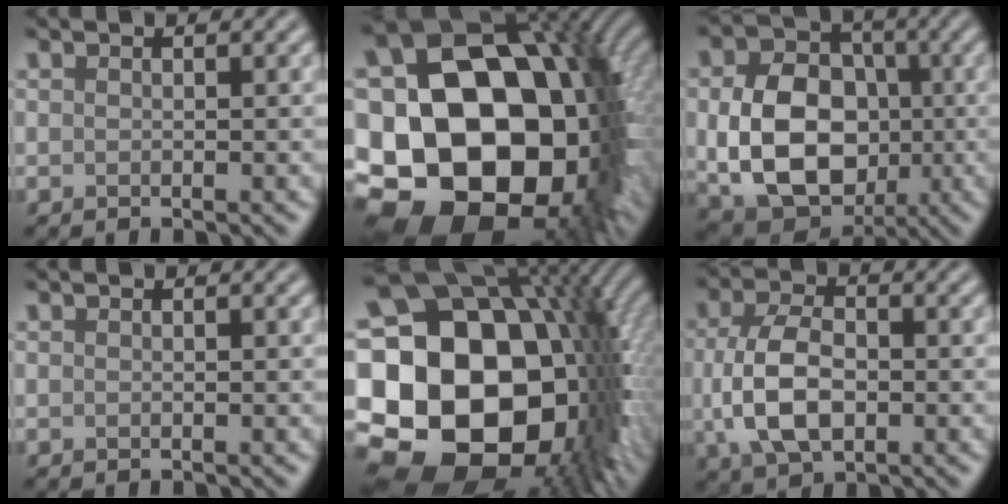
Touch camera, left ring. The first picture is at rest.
{"total": 23.6, "force": [-4.2, 17.5, 15.2], "torque": [-0.239, -0.020, -0.102]}
{"total": 10.7, "force": [-1.1, 8.1, 7.0], "torque": [-0.125, -0.009, -0.019]}
{"total": 0.0}
{"total": 24.1, "force": [-2.5, 18.3, 15.5], "torque": [-0.266, -0.024, -0.078]}
{"total": 6.3, "force": [-0.6, 3.8, 5.0], "torque": [-0.110, -0.004, -0.014]}